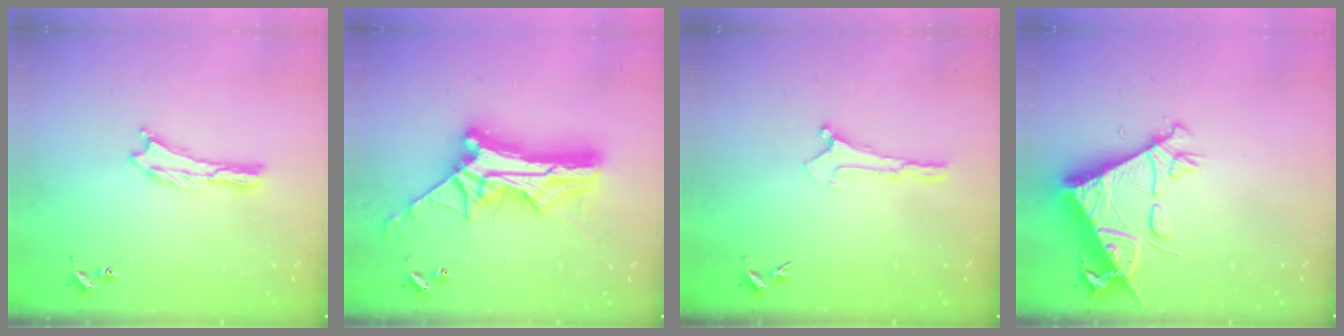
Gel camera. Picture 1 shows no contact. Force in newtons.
{"total": 14.8, "press": 14.7, "slide": 1.4}
{"total": 0.0}
{"total": 8.6, "press": 8.6, "slide": 1.0}